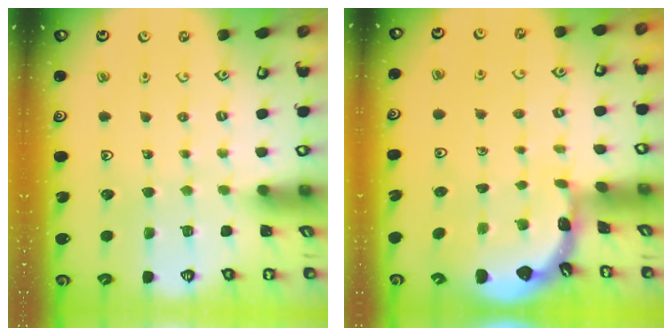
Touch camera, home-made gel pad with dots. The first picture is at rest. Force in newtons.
{"total": 1.7, "press": 1.7, "slide": 0.1}